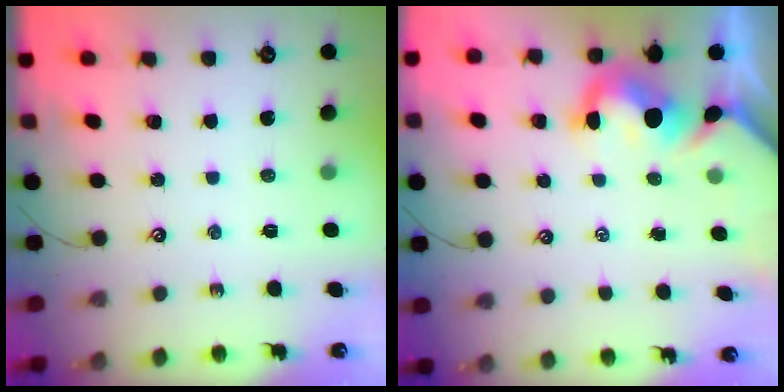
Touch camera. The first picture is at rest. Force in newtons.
{"total": 4.0, "press": 3.8, "slide": 1.1}